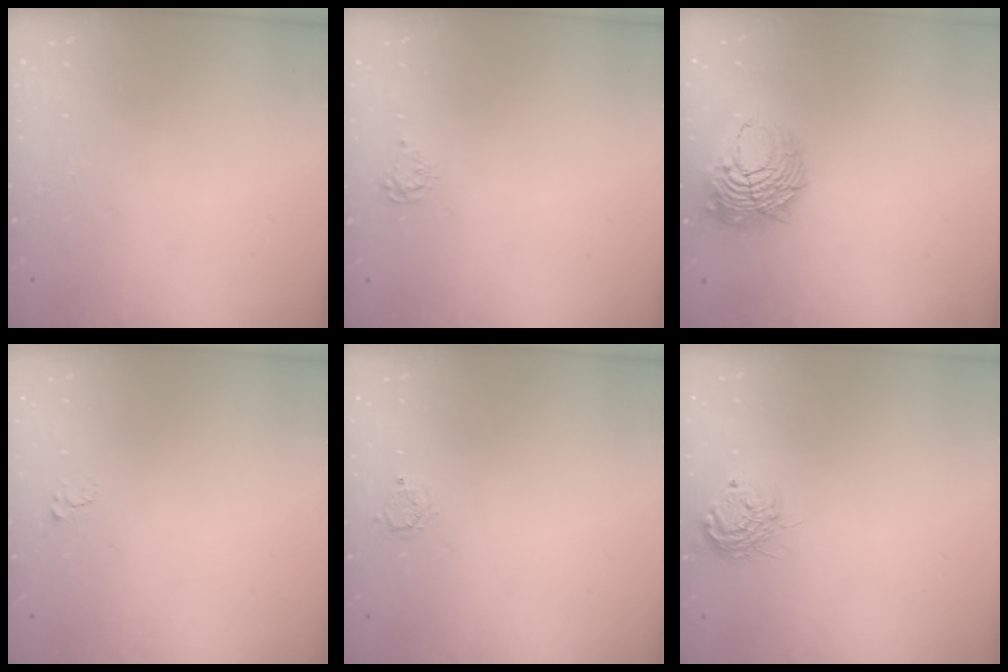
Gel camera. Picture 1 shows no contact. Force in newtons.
{"total": 3.3, "press": 3.3, "slide": 0.4}
{"total": 10.9, "press": 10.8, "slide": 1.1}
{"total": 2.5, "press": 2.5, "slide": 0.3}
{"total": 3.4, "press": 3.4, "slide": 0.4}
{"total": 11.0, "press": 10.9, "slide": 0.8}